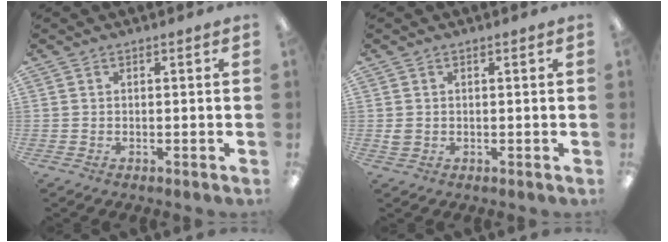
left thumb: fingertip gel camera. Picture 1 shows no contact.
{"total": 1.6, "force": [0.5, 1.3, 0.7], "torque": [-0.006, 0.001, 0.007]}